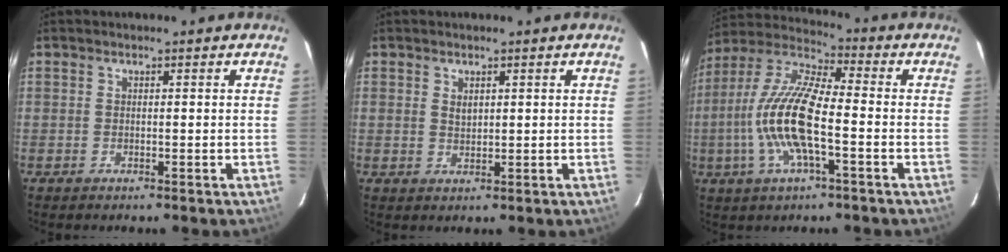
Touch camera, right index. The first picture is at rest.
{"total": 1.8, "force": [0.8, 1.2, 1.1], "torque": [-0.016, 0.002, 0.016]}
{"total": 15.3, "force": [-3.3, 3.9, 14.4], "torque": [-0.296, 0.001, -0.072]}